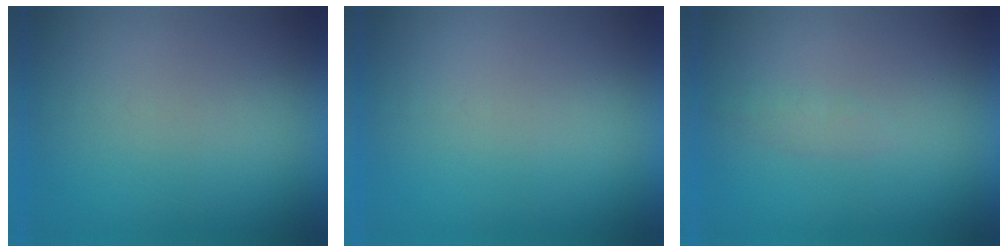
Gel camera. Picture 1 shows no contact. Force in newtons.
{"total": 0.0}
{"total": 1.3}